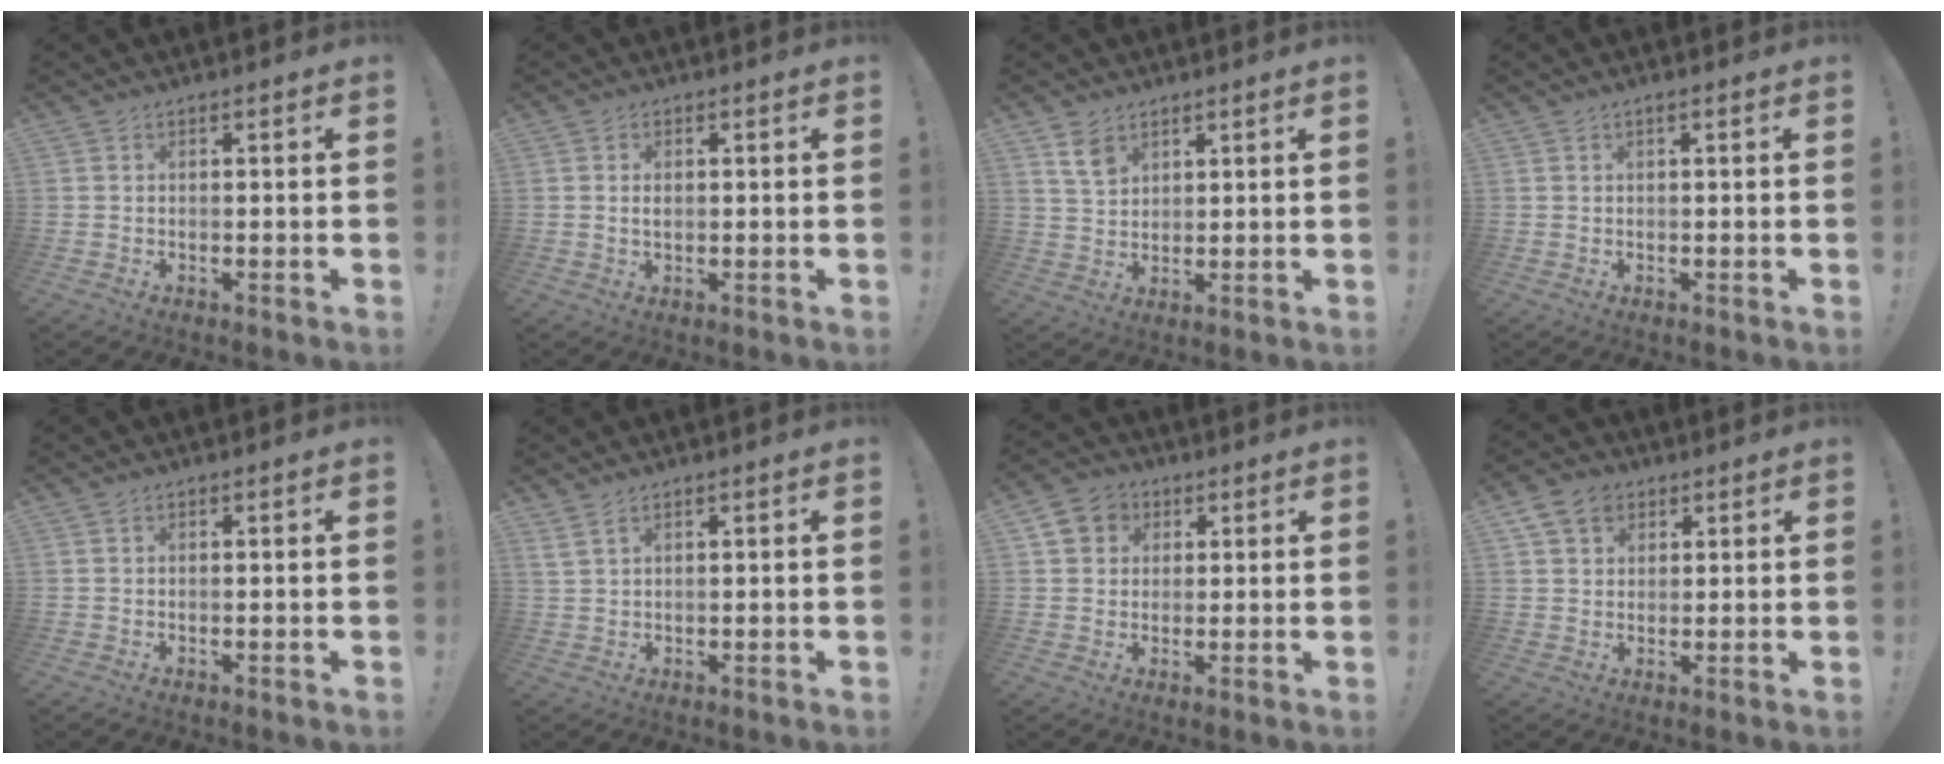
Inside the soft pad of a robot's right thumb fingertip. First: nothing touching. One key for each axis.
{"total": 1.6, "fx": 0.2, "fy": 1.0, "fz": 1.2, "tx": -0.021, "ty": 0.003, "tz": 0.002}
{"total": 6.1, "fx": 3.8, "fy": 4.0, "fz": 2.7, "tx": -0.034, "ty": -0.020, "tz": 0.071}
{"total": 0.6, "fx": 0.2, "fy": -0.1, "fz": 0.6, "tx": -0.013, "ty": 0.002, "tz": 0.002}
{"total": 0.0}
{"total": 2.6, "fx": 1.8, "fy": 0.5, "fz": 1.8, "tx": -0.041, "ty": -0.004, "tz": 0.036}
{"total": 6.5, "fx": 2.3, "fy": 5.8, "fz": 2.0, "tx": -0.033, "ty": -0.004, "tz": 0.048}
{"total": 7.6, "fx": 4.1, "fy": 5.7, "fz": 3.0, "tx": -0.045, "ty": -0.013, "tz": 0.080}